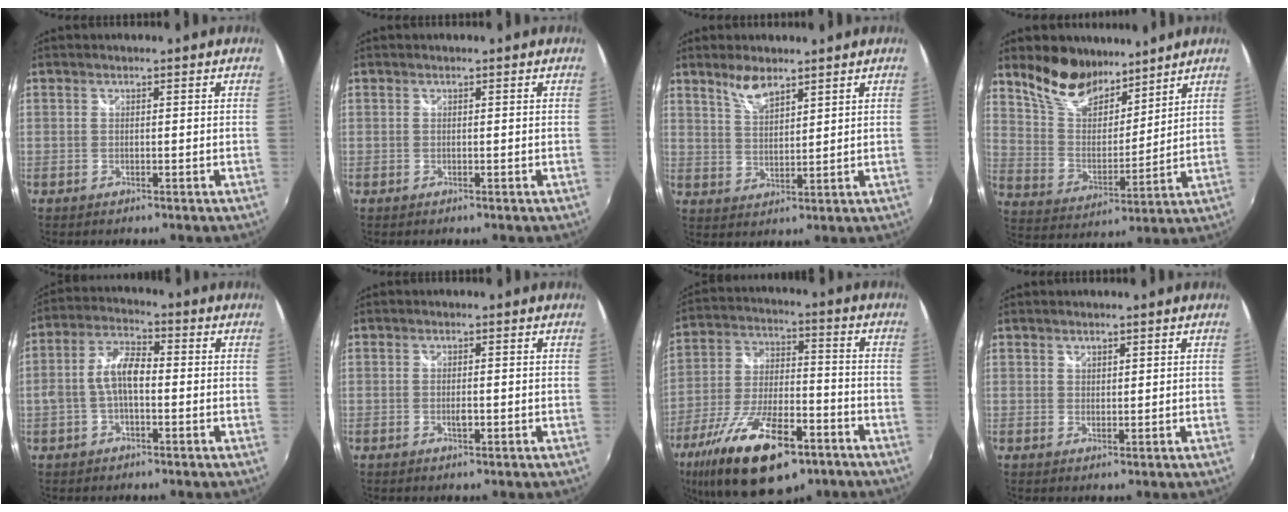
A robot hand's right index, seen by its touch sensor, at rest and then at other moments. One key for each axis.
{"total": 0.0}
{"total": 5.2, "fx": 4.0, "fy": 1.6, "fz": 2.9, "tx": -0.052, "ty": 0.002, "tz": 0.079}
{"total": 13.3, "fx": 10.4, "fy": 6.0, "fz": 5.8, "tx": -0.126, "ty": 0.015, "tz": 0.198}
{"total": 7.1, "fx": -1.0, "fy": 3.3, "fz": 6.3, "tx": -0.127, "ty": 0.015, "tz": -0.019}
{"total": 1.8, "fx": -0.4, "fy": 0.7, "fz": 1.6, "tx": -0.027, "ty": -0.002, "tz": -0.006}
{"total": 23.1, "fx": -13.9, "fy": 9.2, "fz": 16.0, "tx": -0.312, "ty": -0.039, "tz": -0.226}
{"total": 1.2, "fx": 1.0, "fy": 0.6, "fz": 0.1, "tx": 0.002, "ty": 0.001, "tz": 0.017}